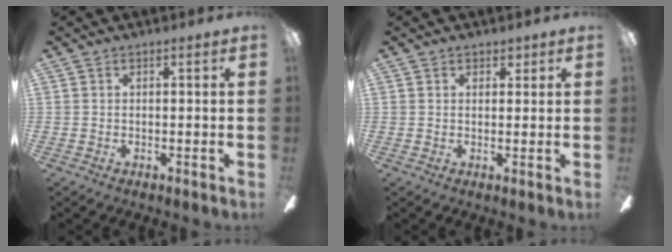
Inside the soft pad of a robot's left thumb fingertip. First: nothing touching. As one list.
[{"total": 1.7, "force": [1.2, 1.2, 0.4], "torque": [0.007, -0.003, 0.018]}]